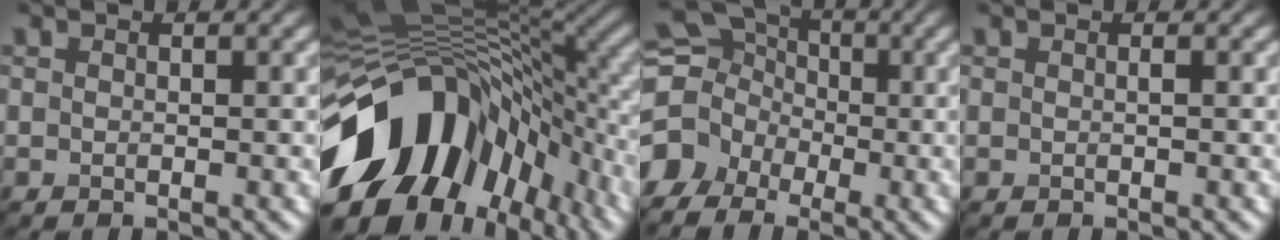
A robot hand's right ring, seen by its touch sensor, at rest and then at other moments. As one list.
[{"total": 16.2, "force": [-5.5, 9.9, 11.6], "torque": [-0.199, -0.001, -0.100]}, {"total": 7.6, "force": [-1.9, 6.7, 3.0], "torque": [-0.063, 0.013, -0.061]}, {"total": 0.0}]